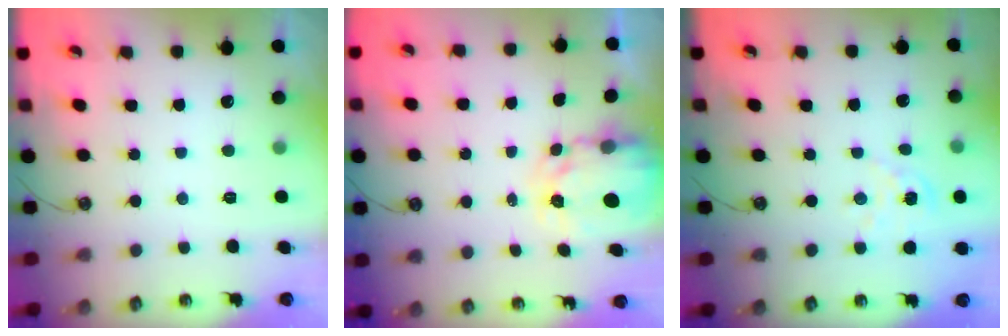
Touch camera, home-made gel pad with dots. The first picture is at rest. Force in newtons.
{"total": 4.6, "press": 4.5, "slide": 0.4}
{"total": 2.9, "press": 2.9, "slide": 0.3}